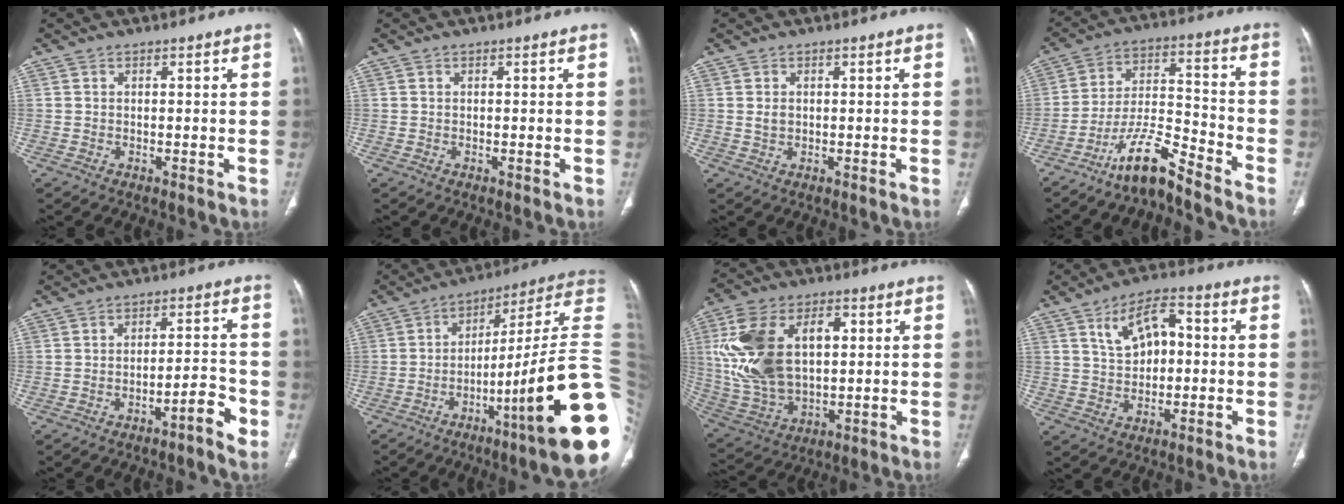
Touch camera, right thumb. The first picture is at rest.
{"total": 0.0}
{"total": 1.4, "force": [0.3, 1.1, 0.8], "torque": [-0.015, 0.002, 0.010]}
{"total": 10.4, "force": [-8.6, 1.7, 5.6], "torque": [-0.111, 0.073, -0.161]}
{"total": 6.8, "force": [-3.8, 1.6, 5.4], "torque": [-0.068, 0.041, -0.053]}
{"total": 26.5, "force": [-5.3, 2.5, 25.8], "torque": [-0.290, 0.023, -0.086]}
{"total": 20.4, "force": [3.4, 12.4, 15.8], "torque": [-0.301, 0.002, 0.073]}
{"total": 9.0, "force": [1.9, 5.2, 7.1], "torque": [-0.101, 0.013, 0.030]}